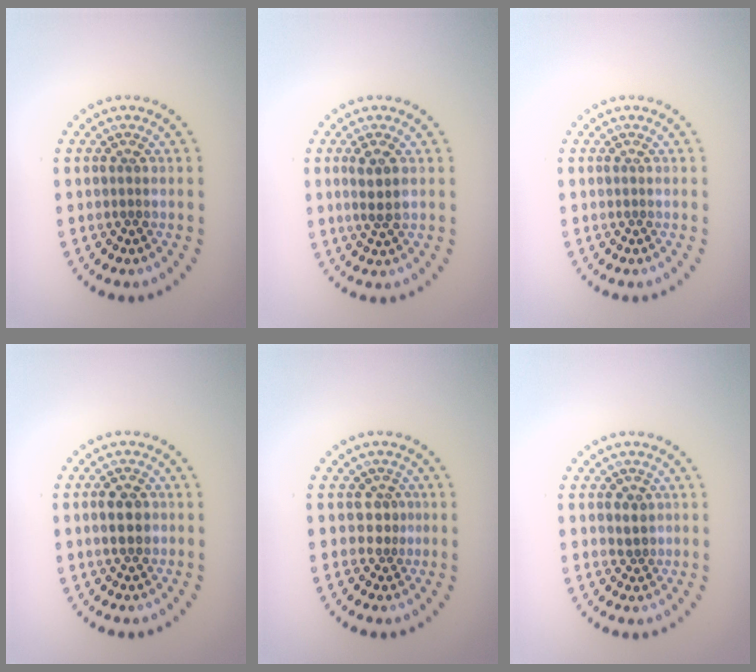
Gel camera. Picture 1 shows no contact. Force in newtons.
{"total": 2.2, "press": 2.0, "slide": 1.0}
{"total": 0.0}
{"total": 2.5, "press": 2.5, "slide": 0.2}
{"total": 1.7, "press": 1.2, "slide": 1.1}
{"total": 1.2, "press": 1.0, "slide": 0.6}